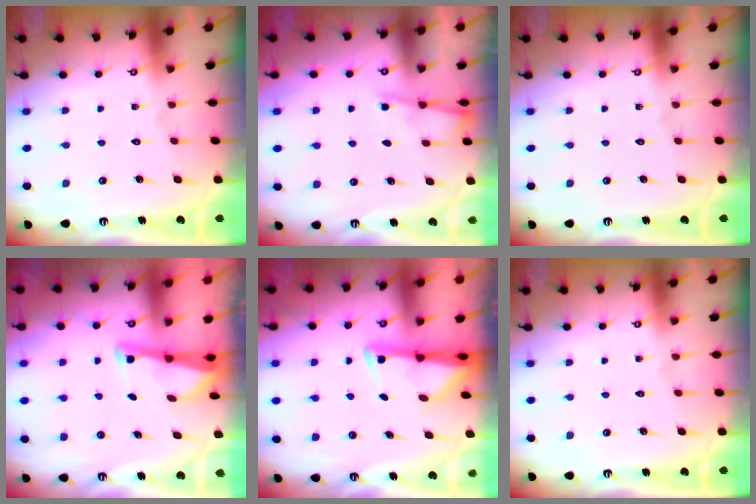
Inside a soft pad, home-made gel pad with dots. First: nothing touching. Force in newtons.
{"total": 3.5, "press": 3.4, "slide": 0.4}
{"total": 0.0}
{"total": 2.9, "press": 2.9, "slide": 0.2}
{"total": 3.0, "press": 3.0, "slide": 0.6}
{"total": 0.0}